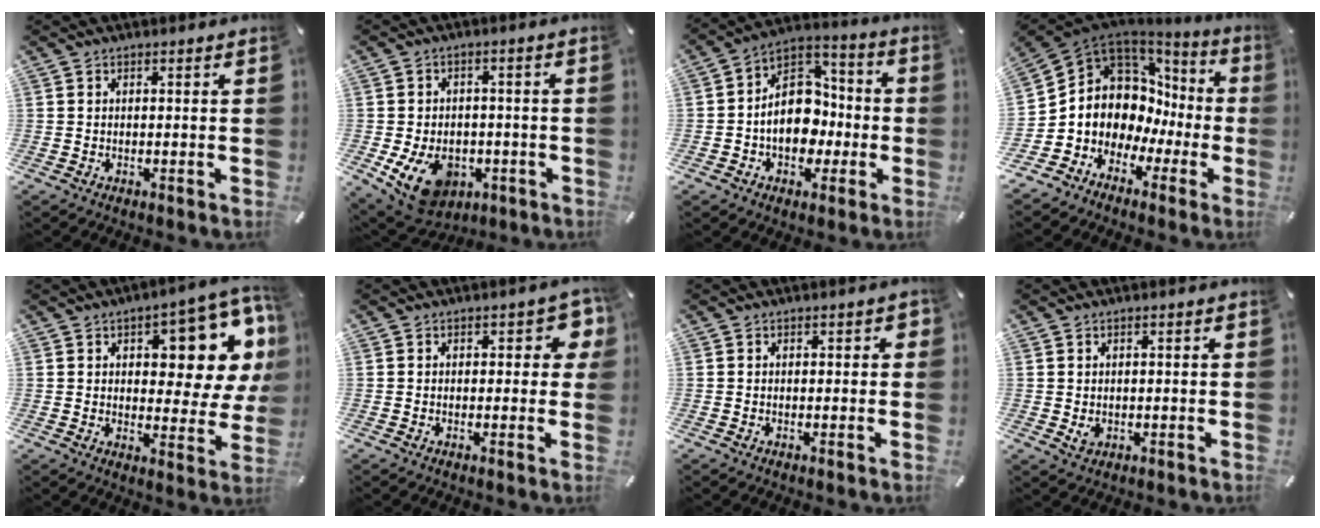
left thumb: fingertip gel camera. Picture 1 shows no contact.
{"total": 11.9, "force": [-4.5, 8.6, 6.8], "torque": [-0.131, 0.022, -0.075]}
{"total": 13.0, "force": [-2.1, 10.4, 7.6], "torque": [-0.137, 0.011, -0.034]}
{"total": 9.1, "force": [2.3, 8.2, 3.4], "torque": [-0.076, -0.060, 0.046]}
{"total": 14.7, "force": [7.4, 6.7, 10.8], "torque": [-0.116, -0.064, 0.117]}
{"total": 5.3, "force": [1.2, 2.9, 4.2], "torque": [-0.044, -0.002, 0.013]}
{"total": 1.1, "force": [-0.2, 0.8, 0.7], "torque": [-0.005, 0.001, -0.008]}
{"total": 2.1, "force": [-0.2, 1.8, 1.1], "torque": [-0.010, 0.000, -0.004]}